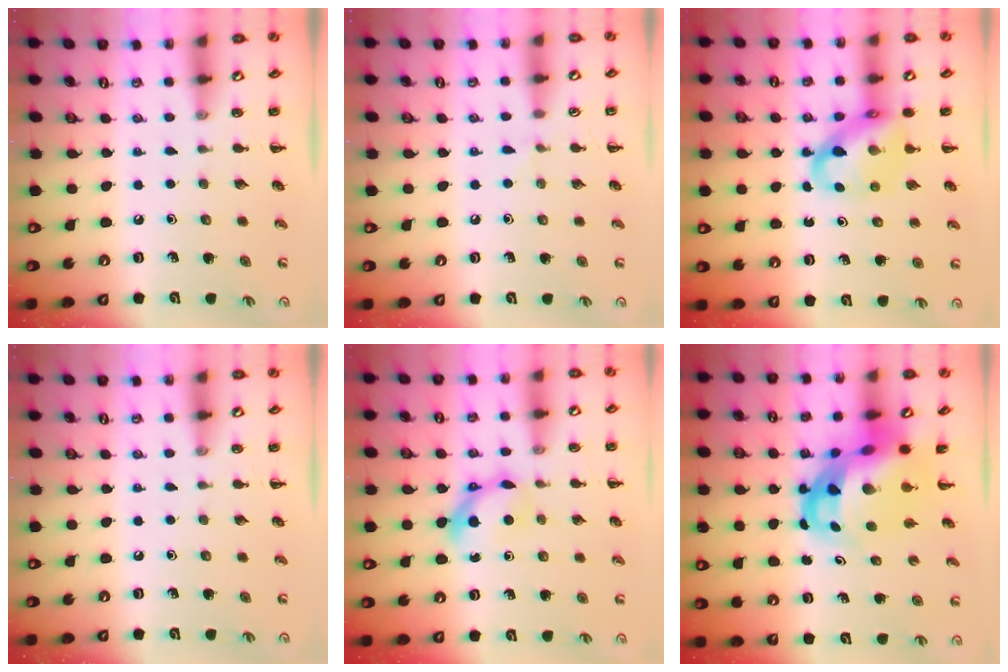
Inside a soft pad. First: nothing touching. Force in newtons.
{"total": 2.8, "press": 2.5, "slide": 1.1}
{"total": 11.3, "press": 10.9, "slide": 3.0}
{"total": 0.0}
{"total": 7.2, "press": 7.0, "slide": 1.6}
{"total": 10.0, "press": 9.7, "slide": 2.6}